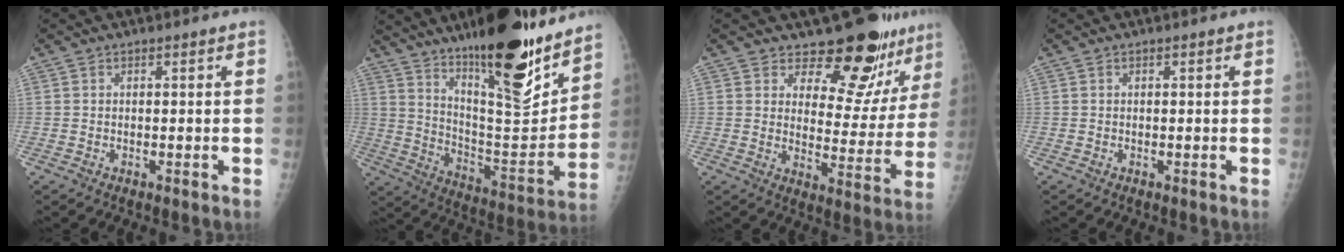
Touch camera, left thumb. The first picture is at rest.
{"total": 24.4, "force": [17.1, 6.3, 16.2], "torque": [-0.216, -0.104, 0.277]}
{"total": 14.6, "force": [12.4, 5.7, 5.2], "torque": [-0.019, -0.102, 0.156]}
{"total": 0.0}